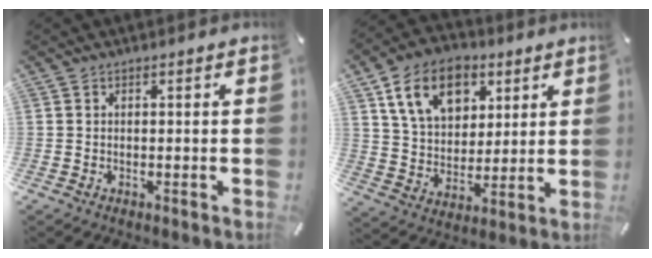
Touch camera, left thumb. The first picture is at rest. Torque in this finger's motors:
{"motor_torque": [2.18, 2.18, 1.39, -1.39, 0.17]}